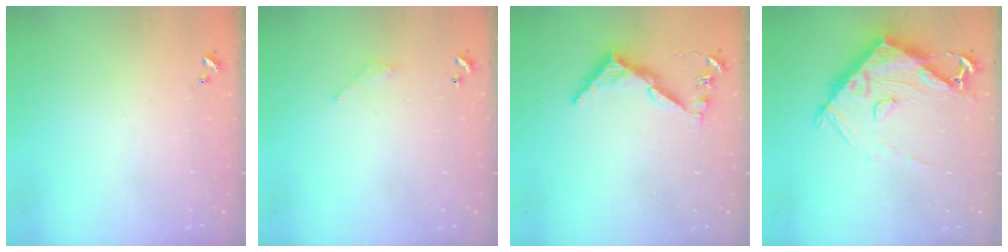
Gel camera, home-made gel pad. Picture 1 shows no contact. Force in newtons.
{"total": 3.8, "press": 3.8, "slide": 0.2}
{"total": 6.2, "press": 6.2, "slide": 0.5}
{"total": 14.6, "press": 14.6, "slide": 1.5}